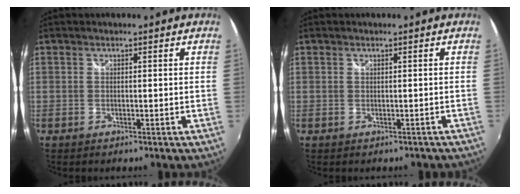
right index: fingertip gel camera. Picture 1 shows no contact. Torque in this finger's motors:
{"motor_torque": [-0.08, -0.02, -0.21, -0.09]}